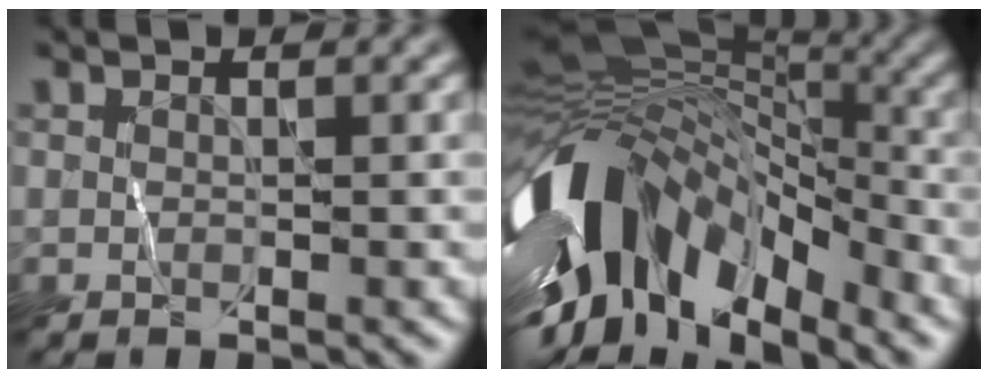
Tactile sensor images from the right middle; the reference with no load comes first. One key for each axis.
{"total": 14.3, "fx": -6.1, "fy": 8.3, "fz": 9.9, "tx": -0.197, "ty": 0.006, "tz": -0.108}